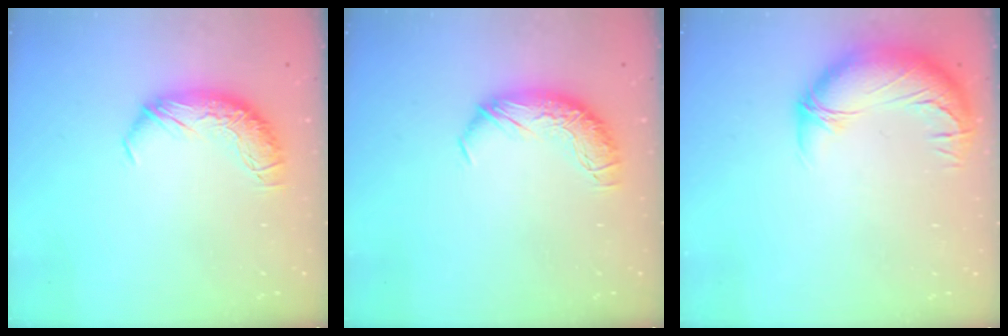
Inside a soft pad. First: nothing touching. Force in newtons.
{"total": 0.0}
{"total": 3.0, "press": 0.9, "slide": 2.8}